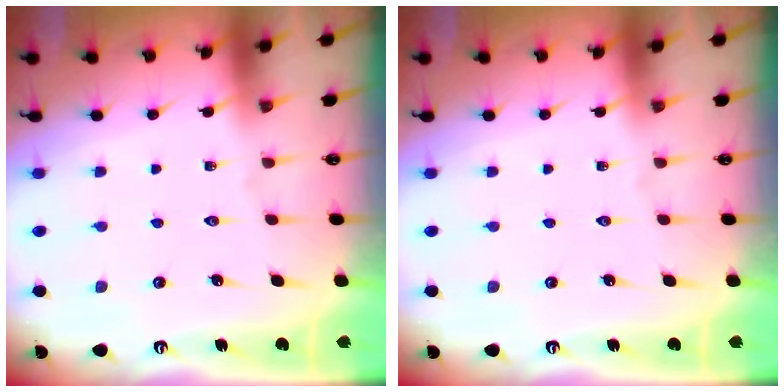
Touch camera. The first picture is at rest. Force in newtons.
{"total": 0.0}